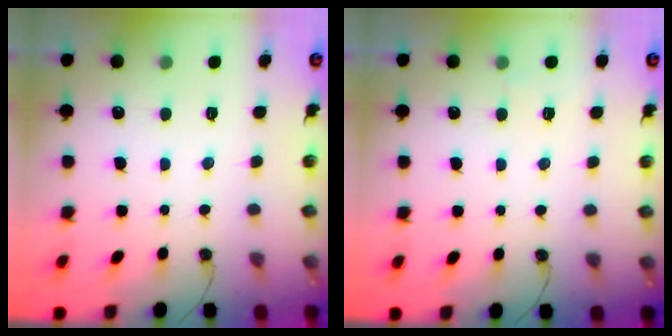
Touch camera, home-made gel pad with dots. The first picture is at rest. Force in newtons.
{"total": 3.1, "press": 2.4, "slide": 2.0}